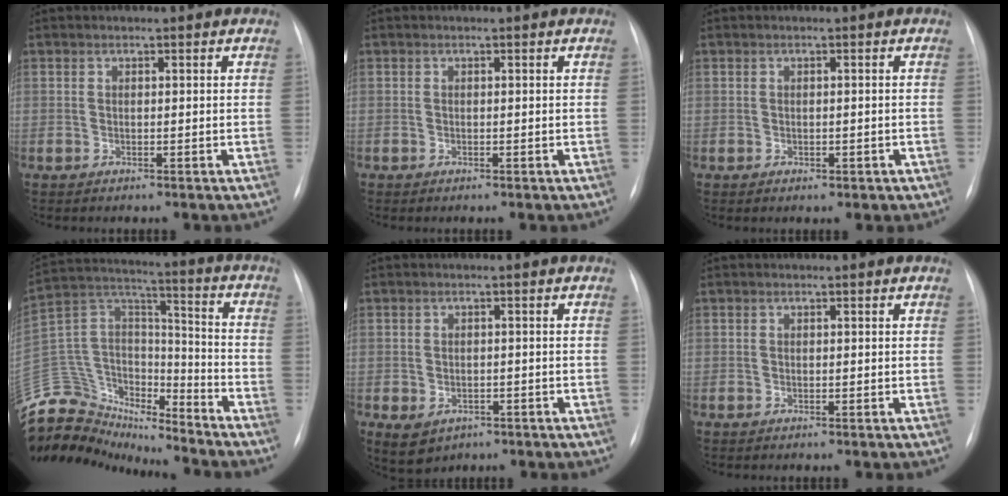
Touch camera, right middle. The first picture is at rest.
{"total": 0.0}
{"total": 1.7, "force": [-0.8, 1.0, 1.1], "torque": [-0.014, 0.001, -0.002]}
{"total": 21.6, "force": [-19.8, 7.1, 4.9], "torque": [-0.124, 0.064, -0.325]}
{"total": 4.4, "force": [-2.1, 3.4, 1.9], "torque": [-0.037, -0.001, -0.014]}
{"total": 0.0}